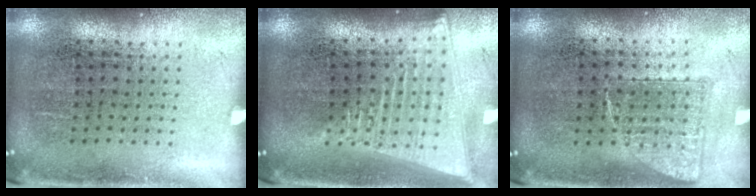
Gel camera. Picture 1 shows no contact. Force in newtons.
{"total": 2.1, "press": 1.8, "slide": 1.1}
{"total": 0.8, "press": 0.8, "slide": 0.1}